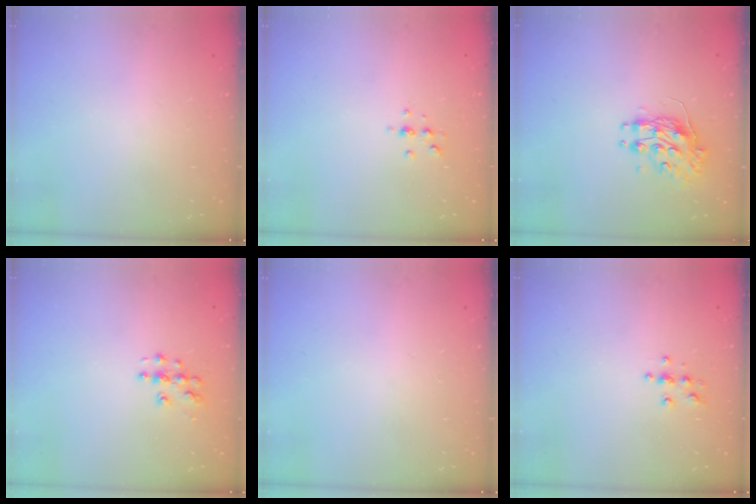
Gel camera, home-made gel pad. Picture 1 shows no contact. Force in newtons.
{"total": 4.1, "press": 3.7, "slide": 1.7}
{"total": 10.0, "press": 10.0, "slide": 0.0}
{"total": 6.1, "press": 6.1, "slide": 0.3}
{"total": 0.0}
{"total": 3.9, "press": 3.8, "slide": 0.4}